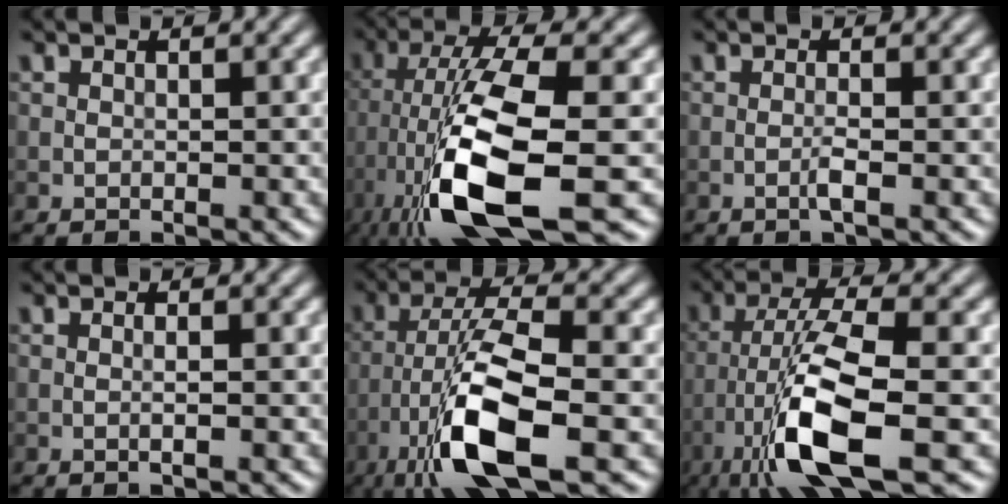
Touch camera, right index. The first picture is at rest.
{"total": 13.2, "force": [-4.6, 3.6, 11.9], "torque": [-0.238, -0.004, -0.082]}
{"total": 1.1, "force": [-0.4, 0.0, 1.0], "torque": [-0.020, 0.002, -0.012]}
{"total": 0.7, "force": [0.0, 0.2, 0.7], "torque": [-0.010, 0.000, -0.002]}
{"total": 10.1, "force": [-4.7, 2.6, 8.5], "torque": [-0.163, 0.007, -0.095]}
{"total": 10.2, "force": [-4.6, 2.3, 8.8], "torque": [-0.170, 0.005, -0.091]}